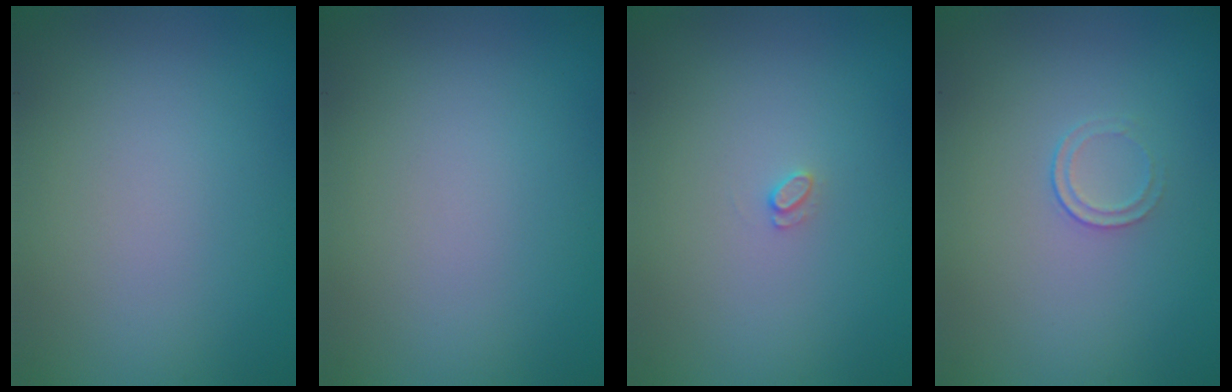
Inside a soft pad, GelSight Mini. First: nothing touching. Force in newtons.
{"total": 0.0}
{"total": 0.7, "press": 0.7, "slide": 0.1}
{"total": 1.0, "press": 0.5, "slide": 0.9}